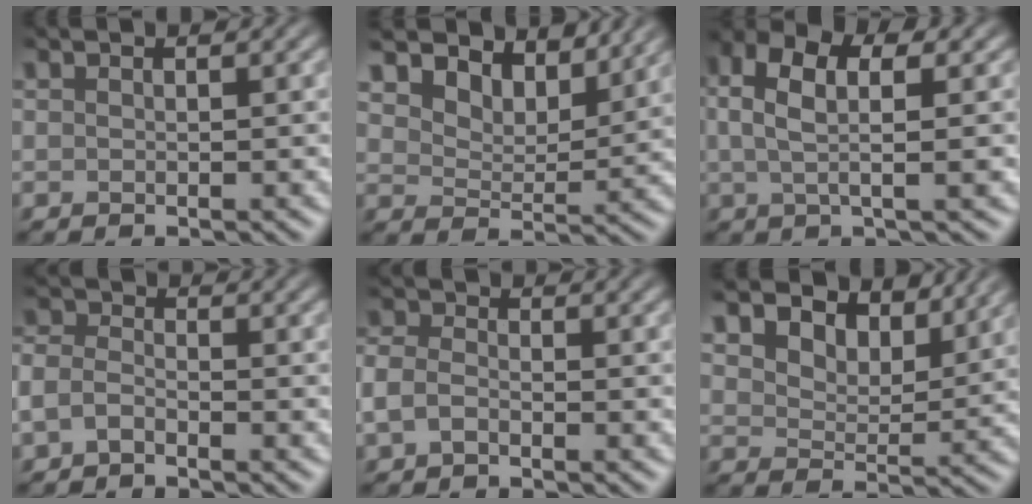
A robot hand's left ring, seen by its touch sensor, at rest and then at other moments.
{"total": 5.9, "force": [4.9, 2.5, 2.1], "torque": [-0.045, -0.014, 0.083]}
{"total": 5.5, "force": [1.4, 2.3, 4.8], "torque": [-0.085, 0.013, 0.012]}
{"total": 1.9, "force": [-1.3, 1.1, 1.0], "torque": [-0.021, 0.005, -0.036]}
{"total": 2.0, "force": [-1.0, 1.2, 1.2], "torque": [-0.026, 0.004, -0.028]}
{"total": 6.9, "force": [5.1, 3.4, 3.3], "torque": [-0.060, -0.004, 0.074]}